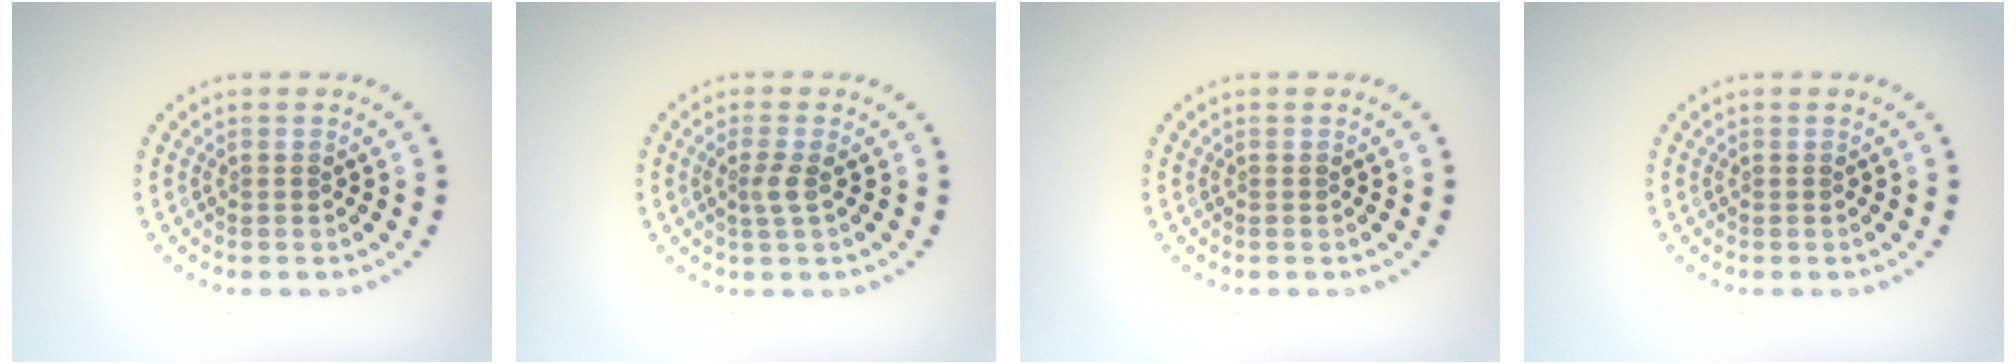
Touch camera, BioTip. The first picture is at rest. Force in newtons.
{"total": 1.6, "press": 1.2, "slide": 1.0}
{"total": 0.0}
{"total": 0.0}